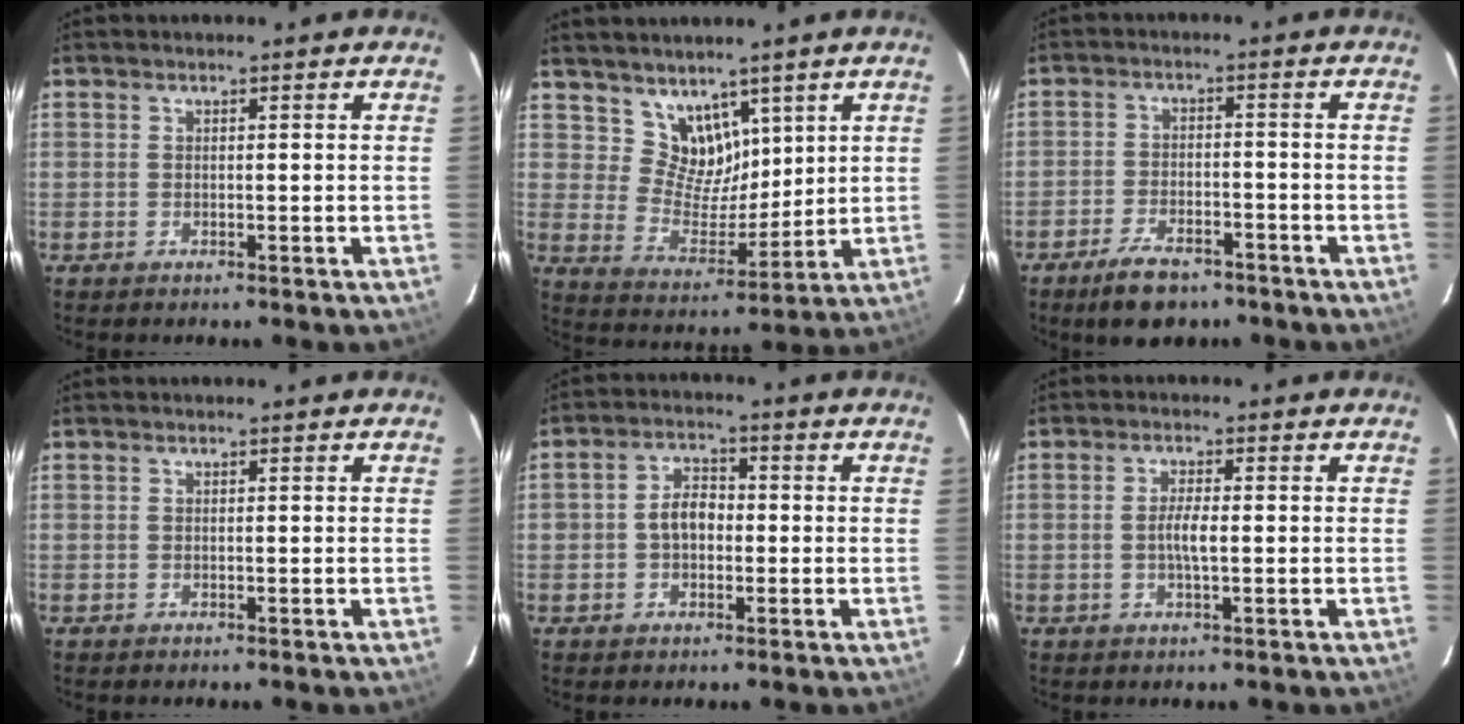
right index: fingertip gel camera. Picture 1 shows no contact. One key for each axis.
{"total": 8.6, "fx": 5.9, "fy": 5.7, "fz": 2.6, "tx": -0.037, "ty": -0.003, "tz": 0.120}
{"total": 8.6, "fx": -6.4, "fy": 3.8, "fz": 4.3, "tx": -0.103, "ty": -0.001, "tz": -0.102}
{"total": 0.0}
{"total": 5.0, "fx": -0.6, "fy": 3.6, "fz": 3.4, "tx": -0.060, "ty": 0.015, "tz": -0.008}
{"total": 3.1, "fx": -0.3, "fy": 0.6, "fz": 3.0, "tx": -0.057, "ty": 0.001, "tz": -0.007}